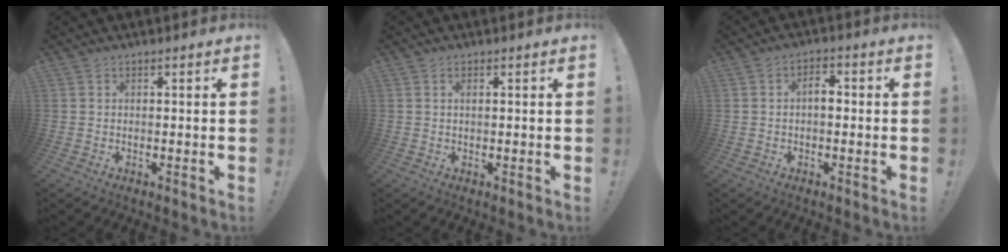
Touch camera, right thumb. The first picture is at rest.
{"total": 1.1, "force": [0.4, 0.3, 0.9], "torque": [-0.026, 0.005, 0.008]}
{"total": 3.7, "force": [-0.5, 2.1, 3.0], "torque": [-0.046, 0.009, -0.014]}